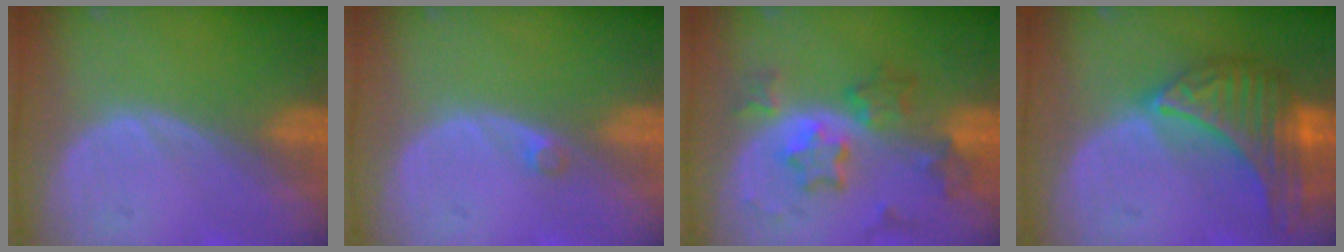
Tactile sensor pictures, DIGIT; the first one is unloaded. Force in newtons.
{"total": 1.0, "press": 0.9, "slide": 0.5}
{"total": 6.8, "press": 6.8, "slide": 0.2}
{"total": 9.5, "press": 9.5, "slide": 0.5}